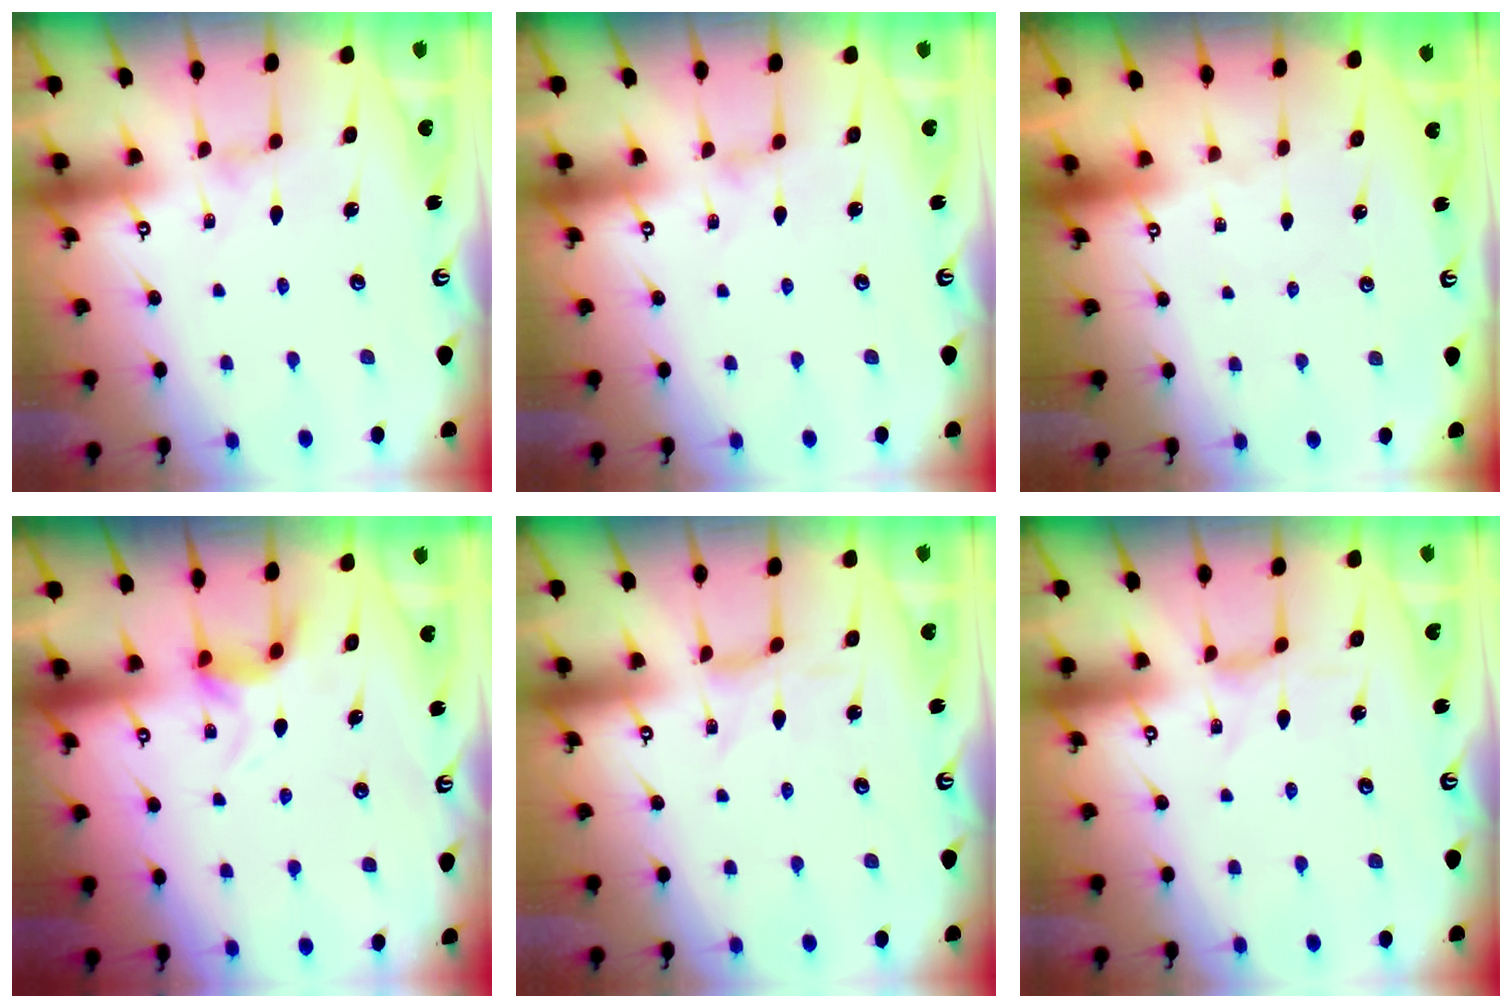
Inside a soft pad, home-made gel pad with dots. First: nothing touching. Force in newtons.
{"total": 0.7, "press": 0.7, "slide": 0.3}
{"total": 0.0}
{"total": 4.9, "press": 4.8, "slide": 0.7}
{"total": 0.7, "press": 0.6, "slide": 0.3}
{"total": 0.0}